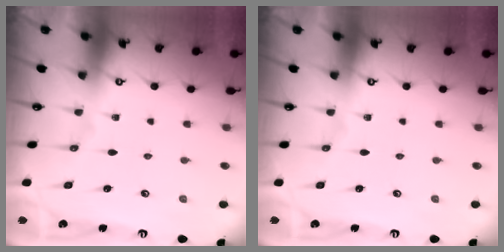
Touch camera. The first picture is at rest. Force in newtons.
{"total": 0.0}